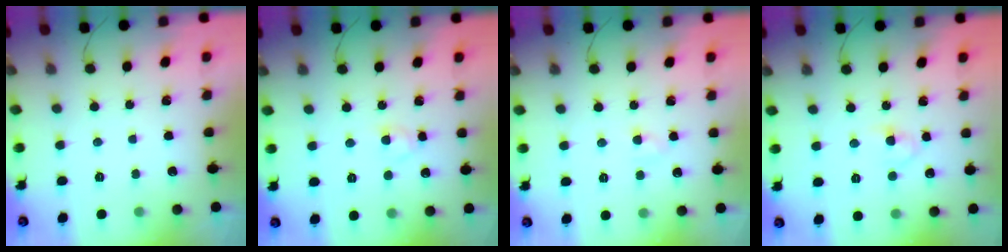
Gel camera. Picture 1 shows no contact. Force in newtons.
{"total": 2.8, "press": 2.6, "slide": 1.1}
{"total": 3.0, "press": 2.8, "slide": 1.0}
{"total": 2.4, "press": 2.1, "slide": 1.1}